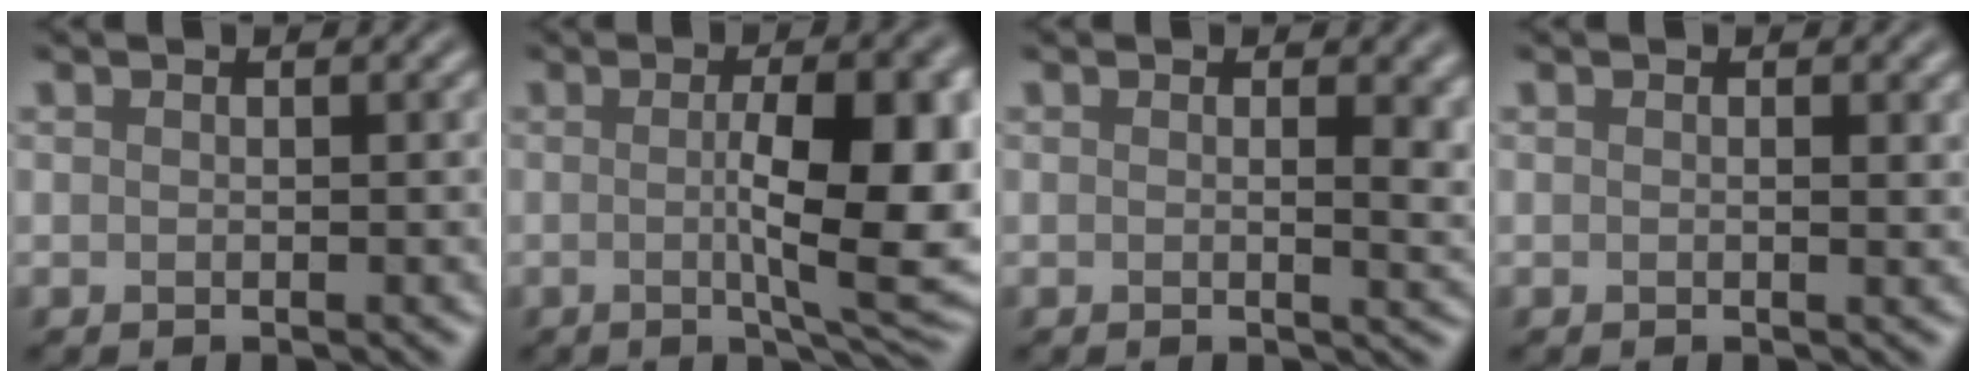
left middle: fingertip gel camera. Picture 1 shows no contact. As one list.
[{"total": 10.3, "force": [-0.1, 2.6, 10.0], "torque": [-0.133, -0.007, 0.002]}, {"total": 3.4, "force": [0.5, 1.2, 3.1], "torque": [-0.030, -0.003, 0.008]}, {"total": 0.6, "force": [0.1, 0.1, 0.6], "torque": [-0.008, -0.002, -0.001]}]